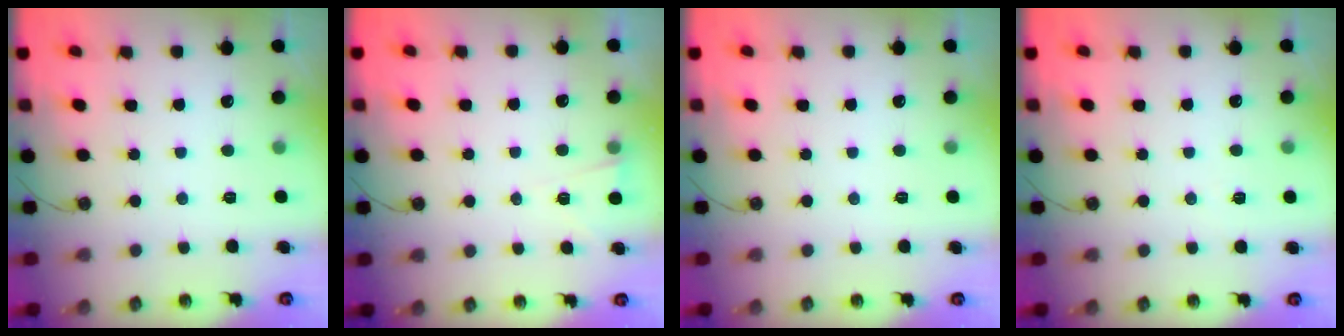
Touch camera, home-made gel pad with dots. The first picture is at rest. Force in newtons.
{"total": 2.7, "press": 2.3, "slide": 1.5}
{"total": 4.3, "press": 0.3, "slide": 4.3}
{"total": 3.5, "press": 1.6, "slide": 3.1}